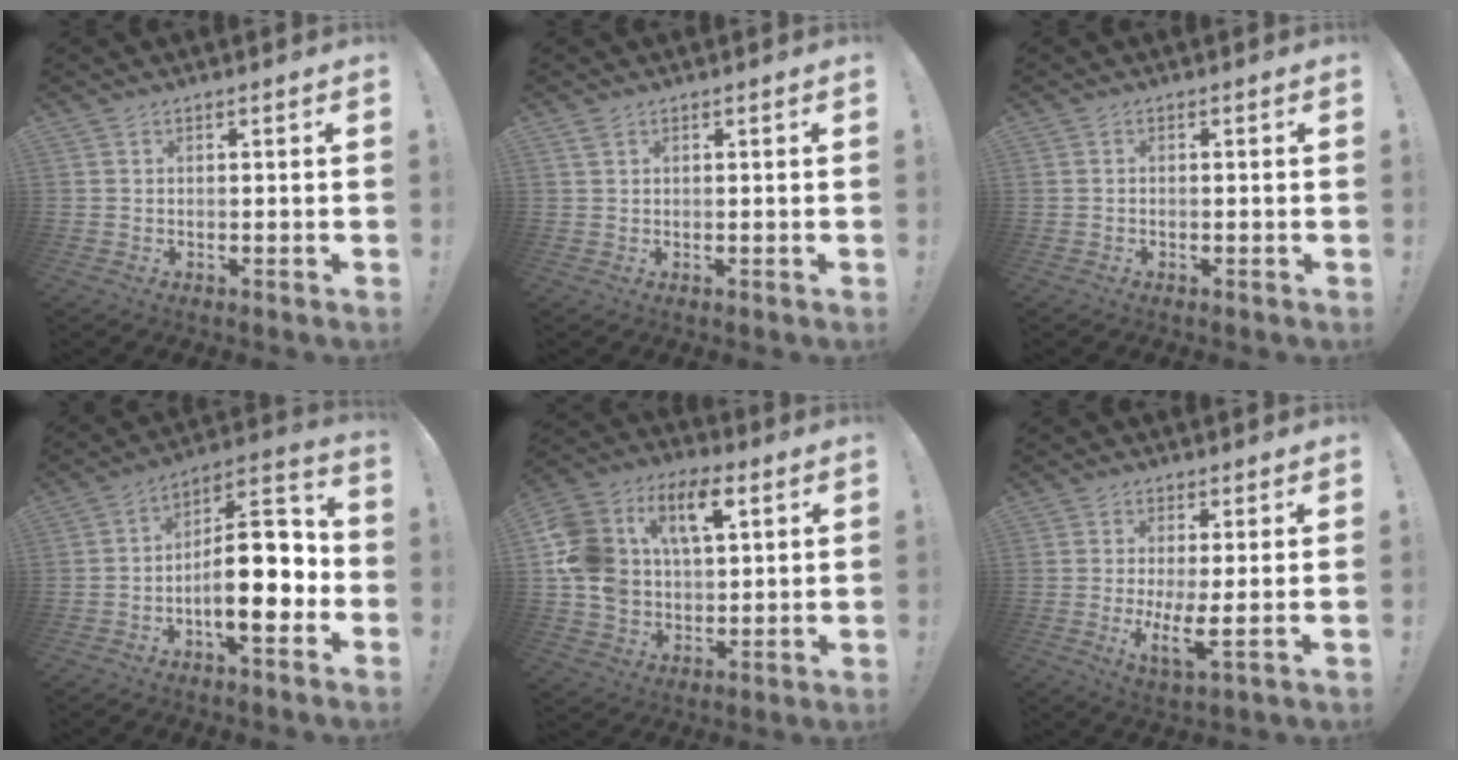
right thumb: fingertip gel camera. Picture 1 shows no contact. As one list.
[{"total": 1.4, "force": [0.9, 0.8, 0.7], "torque": [-0.009, -0.001, 0.016]}, {"total": 0.5, "force": [-0.4, 0.2, 0.3], "torque": [-0.010, 0.002, -0.006]}, {"total": 16.9, "force": [-3.9, 6.5, 15.1], "torque": [-0.227, 0.018, -0.061]}, {"total": 18.0, "force": [6.8, 12.4, 11.0], "torque": [-0.203, -0.019, 0.124]}, {"total": 6.5, "force": [0.4, 0.7, 6.4], "torque": [-0.117, -0.029, 0.007]}]